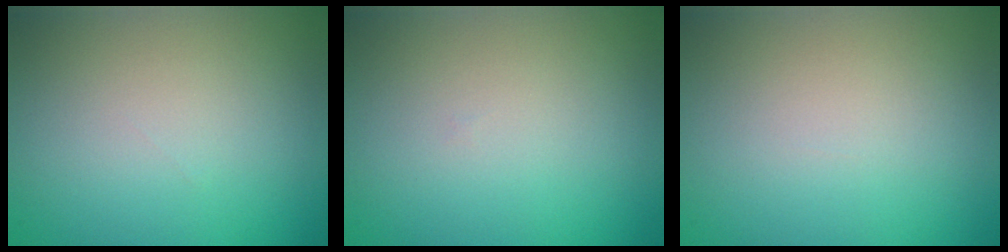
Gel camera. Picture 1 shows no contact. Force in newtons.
{"total": 0.0}
{"total": 0.0}